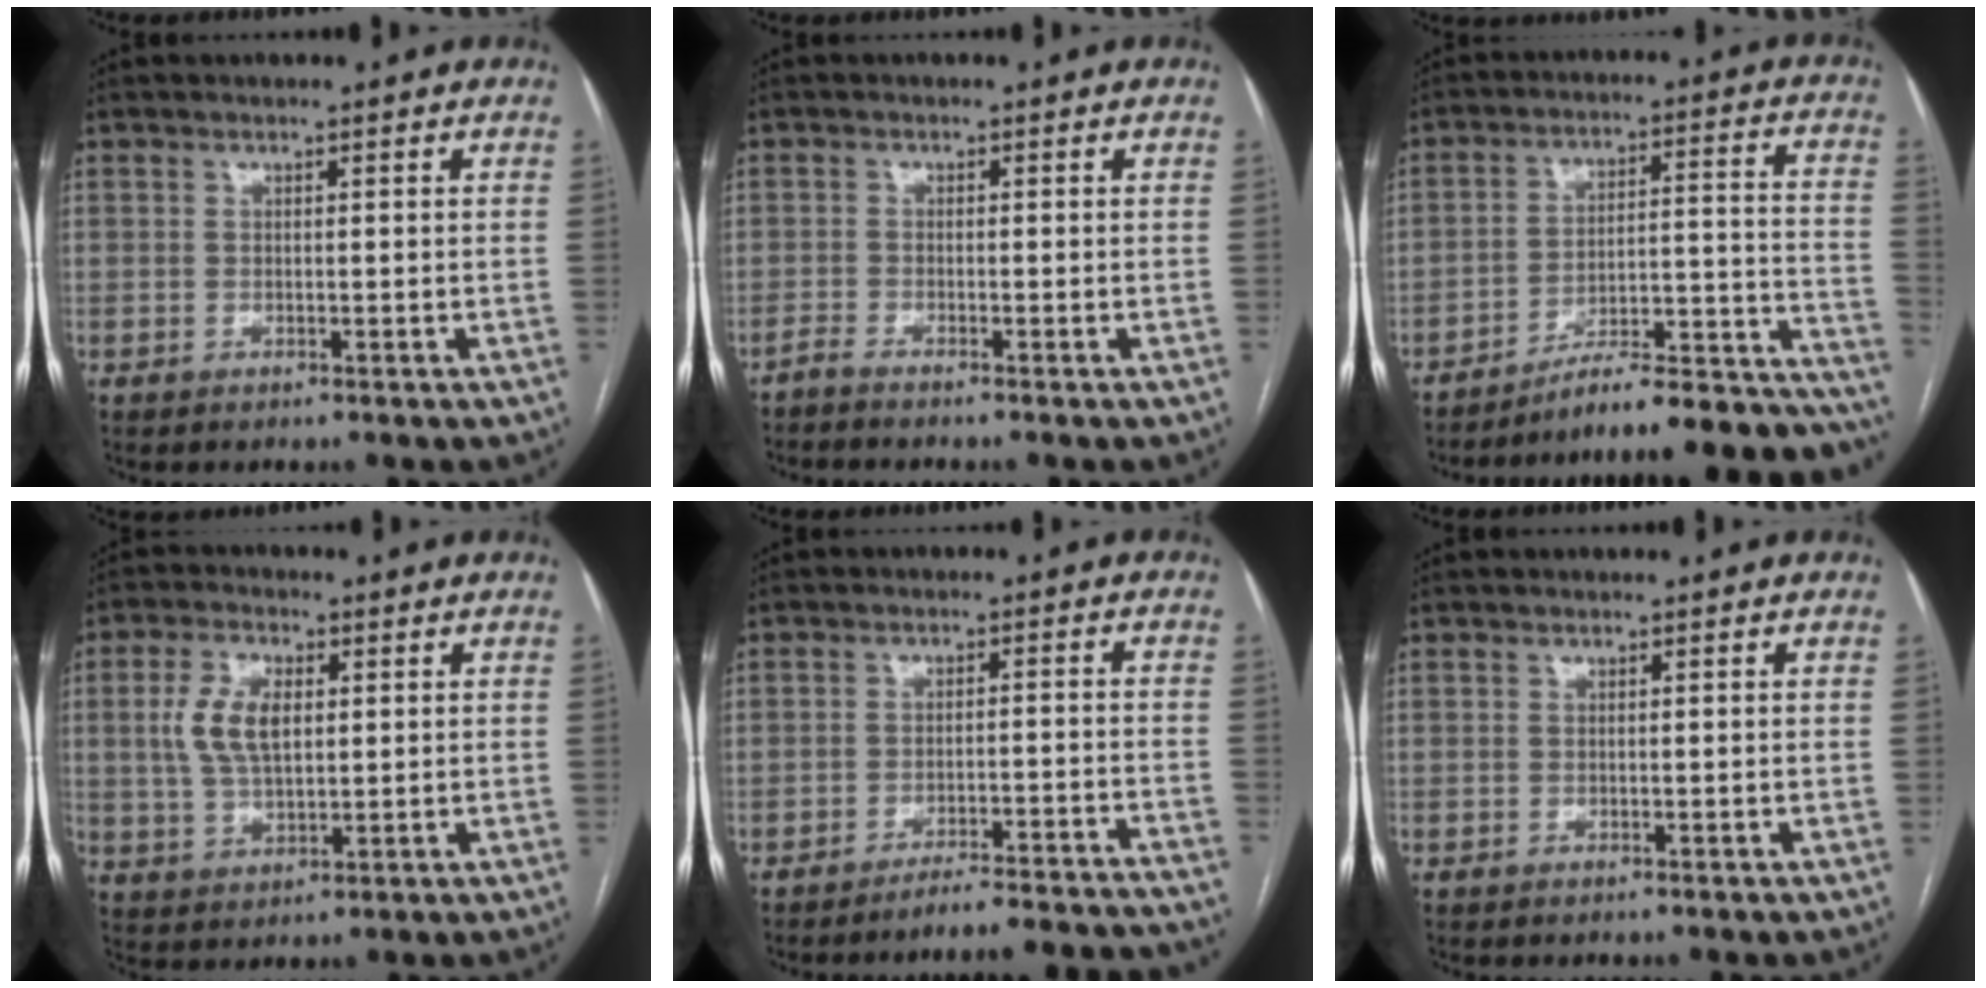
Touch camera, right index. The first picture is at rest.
{"total": 1.9, "force": [-1.7, -0.5, 0.7], "torque": [-0.010, 0.001, -0.029]}
{"total": 24.2, "force": [-22.7, 1.6, 8.5], "torque": [-0.037, 0.032, -0.310]}
{"total": 8.0, "force": [1.6, 4.1, 6.7], "torque": [-0.149, 0.012, 0.034]}
{"total": 15.6, "force": [-15.1, -0.1, 4.0], "torque": [-0.024, 0.000, -0.188]}
{"total": 0.0}